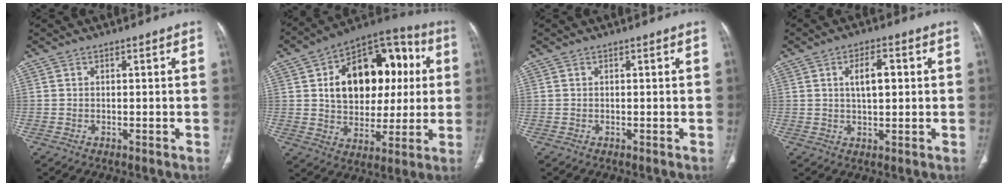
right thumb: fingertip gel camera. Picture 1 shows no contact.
{"total": 22.8, "force": [4.5, 14.9, 16.7], "torque": [-0.203, 0.023, 0.071]}
{"total": 0.0}
{"total": 5.8, "force": [1.2, 2.7, 4.9], "torque": [-0.075, 0.002, 0.019]}